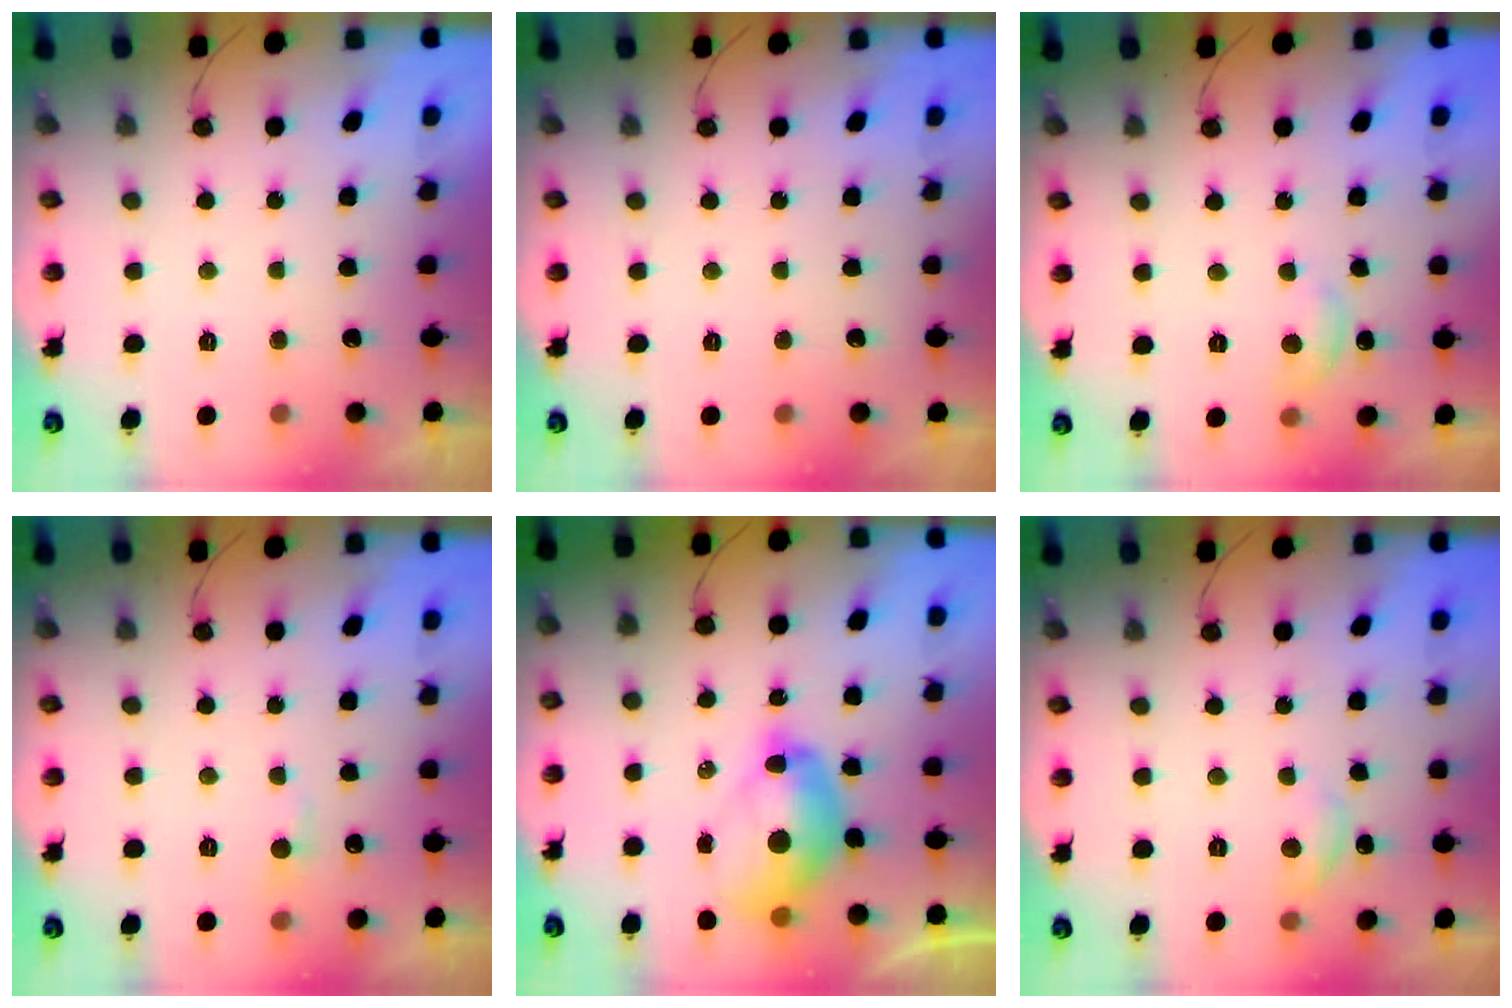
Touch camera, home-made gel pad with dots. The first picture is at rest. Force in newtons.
{"total": 0.0}
{"total": 5.4, "press": 5.4, "slide": 0.5}
{"total": 4.8, "press": 4.7, "slide": 0.7}
{"total": 11.4, "press": 11.3, "slide": 1.0}
{"total": 6.2, "press": 6.2, "slide": 0.6}